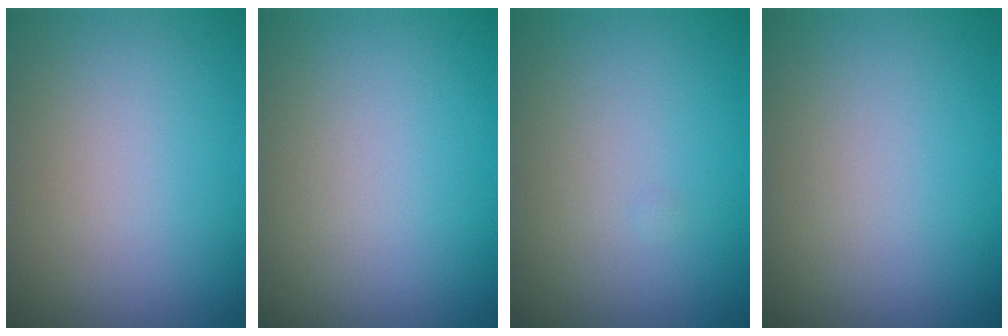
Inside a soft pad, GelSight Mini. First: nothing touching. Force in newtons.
{"total": 0.0}
{"total": 0.0}
{"total": 0.0}